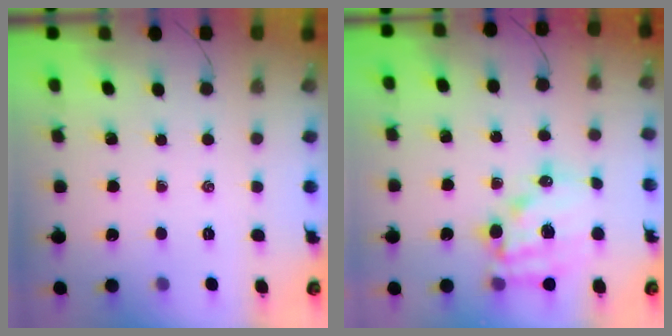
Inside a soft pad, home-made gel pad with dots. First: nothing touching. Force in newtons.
{"total": 15.0, "press": 14.6, "slide": 3.2}